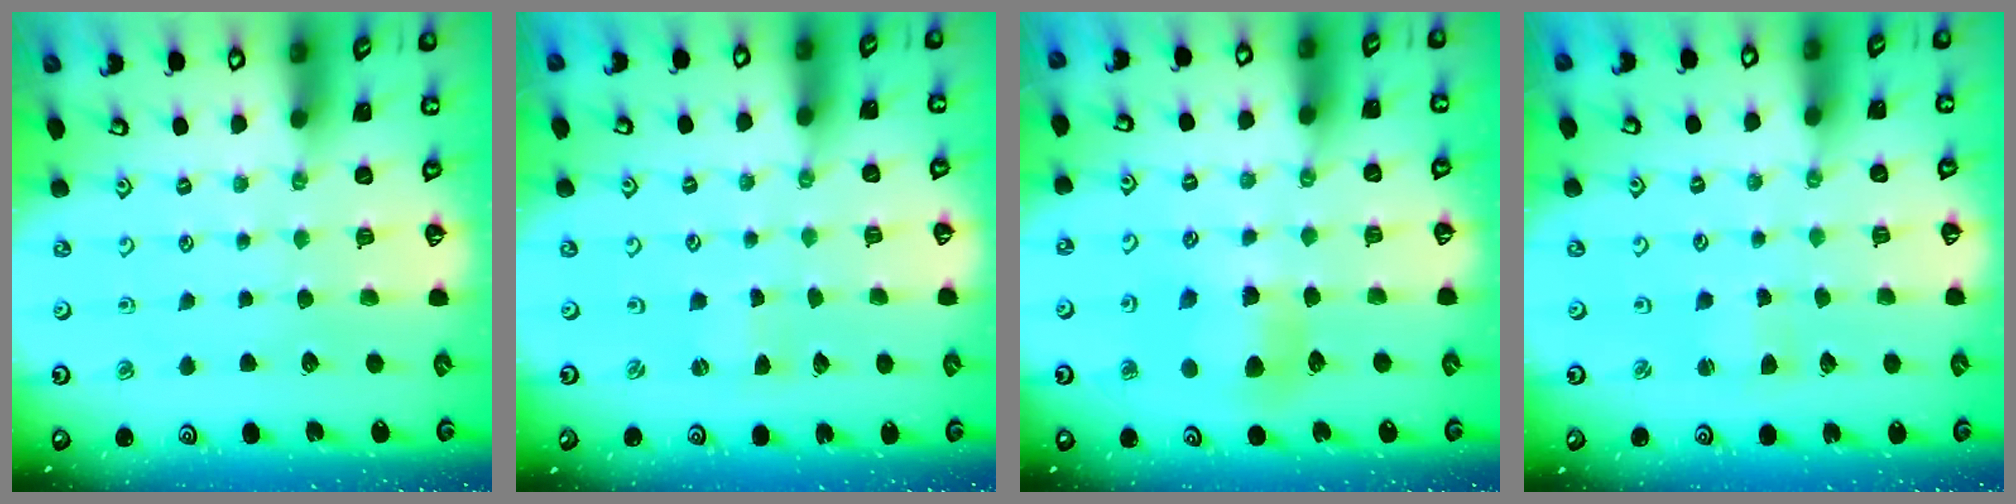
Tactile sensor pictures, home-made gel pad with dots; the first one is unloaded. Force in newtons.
{"total": 0.9, "press": 0.9, "slide": 0.2}
{"total": 7.6, "press": 7.6, "slide": 0.7}
{"total": 1.7, "press": 1.7, "slide": 0.2}